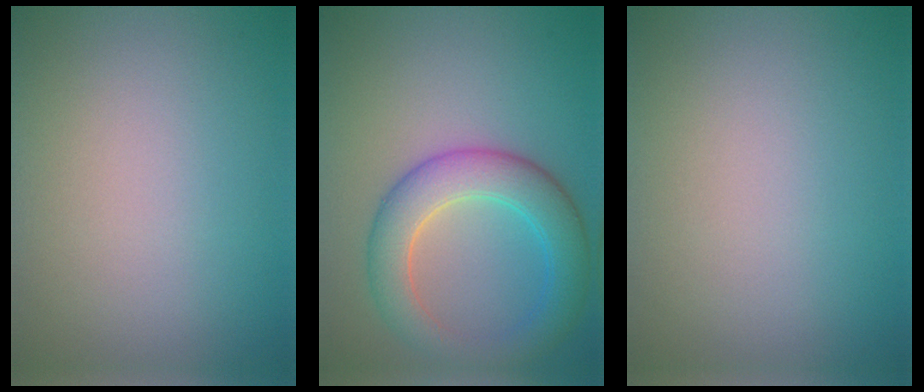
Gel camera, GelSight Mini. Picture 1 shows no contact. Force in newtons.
{"total": 5.9, "press": 5.9, "slide": 0.1}
{"total": 0.0}